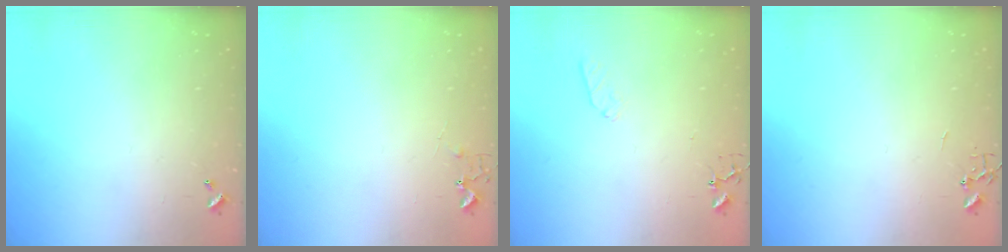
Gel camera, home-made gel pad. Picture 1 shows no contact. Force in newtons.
{"total": 5.4, "press": 5.4, "slide": 0.7}
{"total": 6.6, "press": 6.5, "slide": 0.6}
{"total": 0.0}